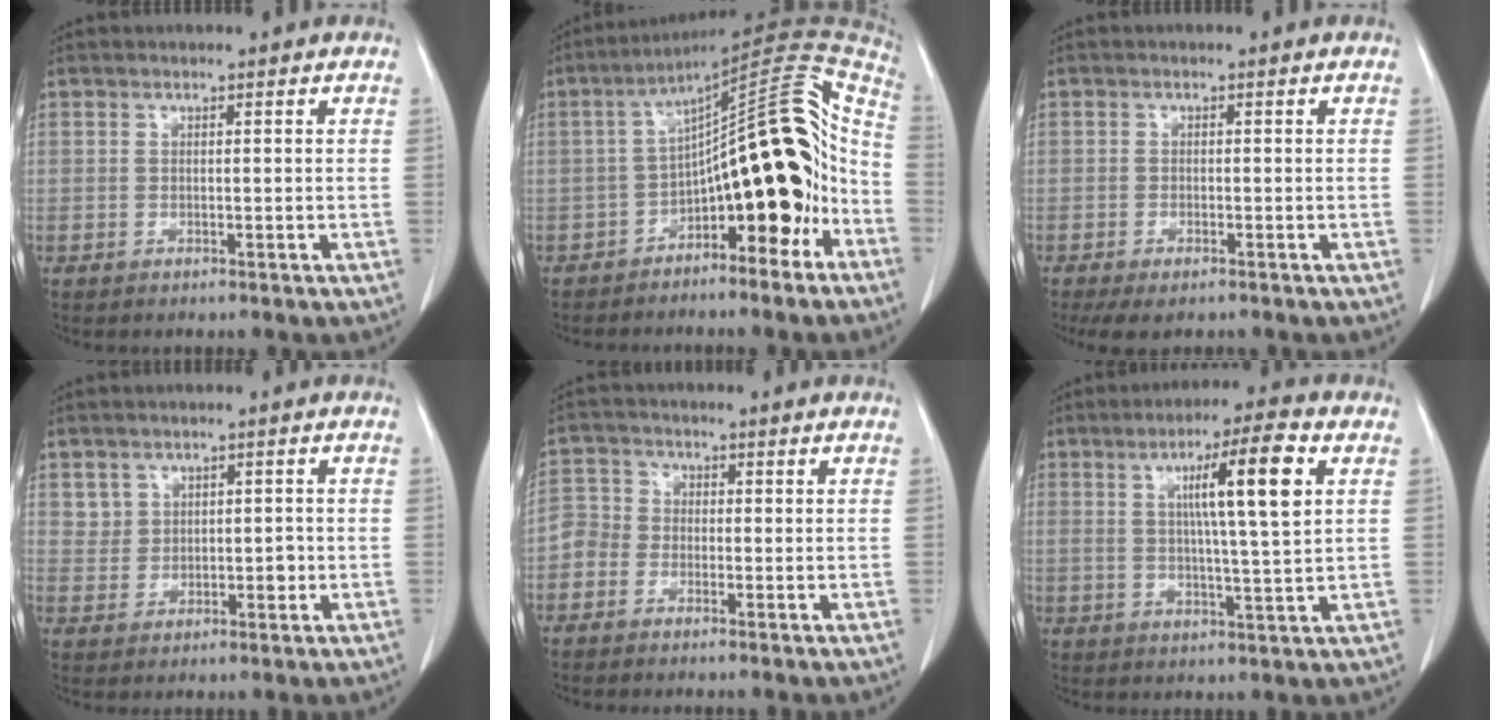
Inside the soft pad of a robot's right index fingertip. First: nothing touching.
{"total": 20.0, "force": [-5.0, 5.9, 18.5], "torque": [-0.273, 0.045, -0.065]}
{"total": 4.0, "force": [-2.9, 1.3, 2.3], "torque": [-0.042, -0.011, -0.047]}
{"total": 3.4, "force": [0.8, 3.0, 1.5], "torque": [-0.014, 0.005, 0.019]}
{"total": 2.8, "force": [-1.3, 2.5, 0.4], "torque": [0.004, 0.010, -0.040]}
{"total": 10.8, "force": [3.3, 0.1, 10.3], "torque": [-0.165, 0.006, 0.049]}